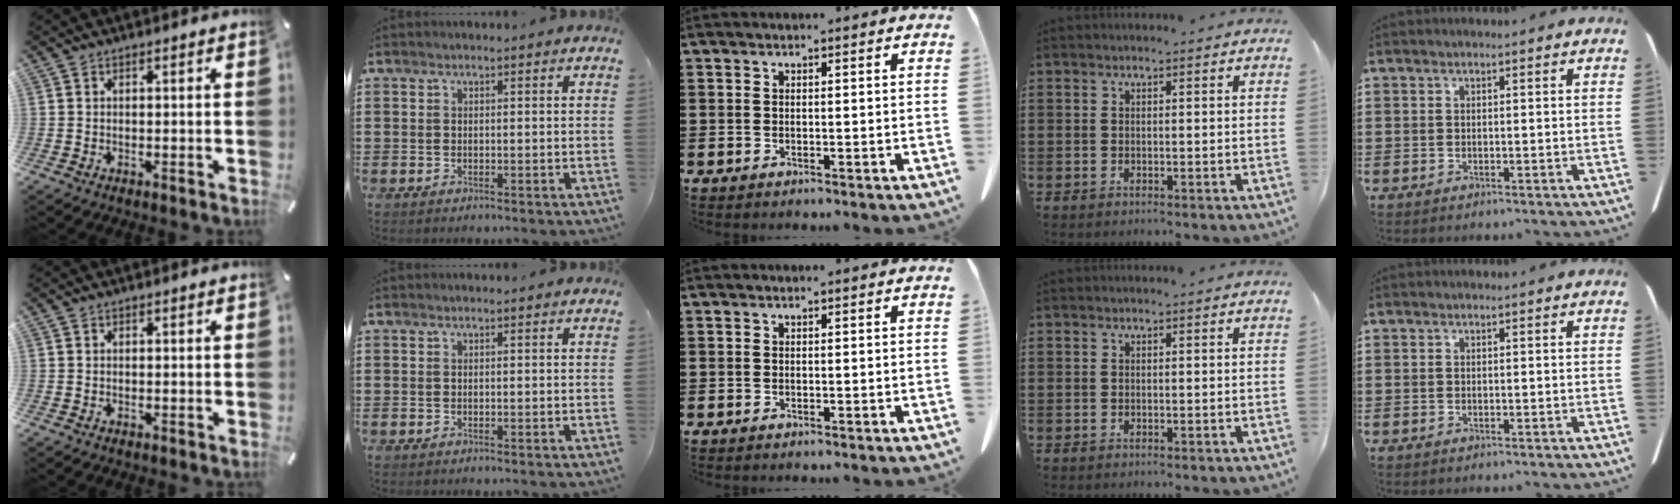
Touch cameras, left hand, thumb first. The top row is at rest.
{}